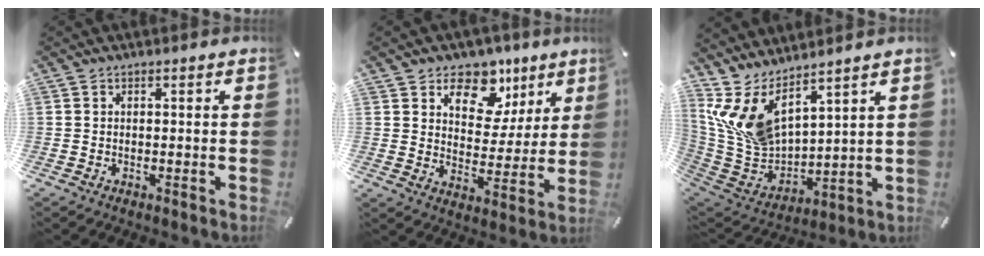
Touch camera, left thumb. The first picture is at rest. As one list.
[{"total": 10.9, "force": [5.9, 8.0, 4.5], "torque": [-0.059, -0.045, 0.104]}, {"total": 12.2, "force": [6.6, 6.9, 7.7], "torque": [-0.197, -0.058, 0.126]}]